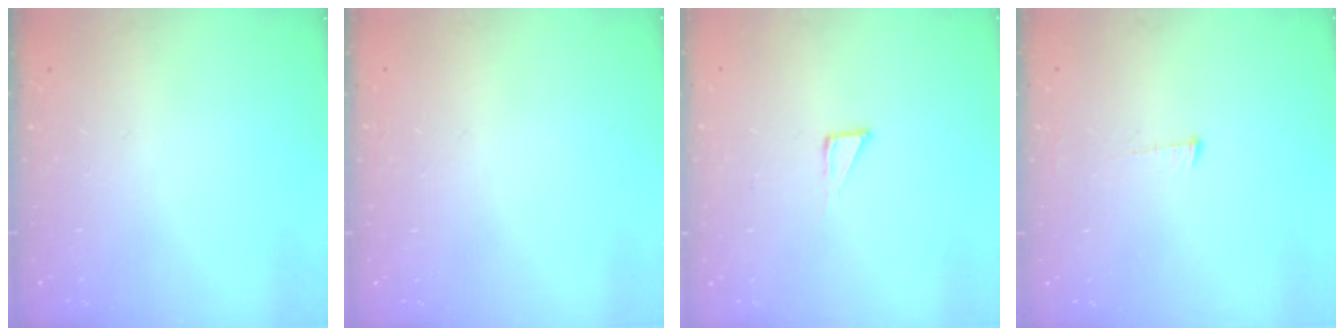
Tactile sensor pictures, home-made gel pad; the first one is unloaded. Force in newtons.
{"total": 1.6, "press": 1.6, "slide": 0.1}
{"total": 2.6, "press": 2.6, "slide": 0.1}
{"total": 6.1, "press": 6.1, "slide": 0.4}